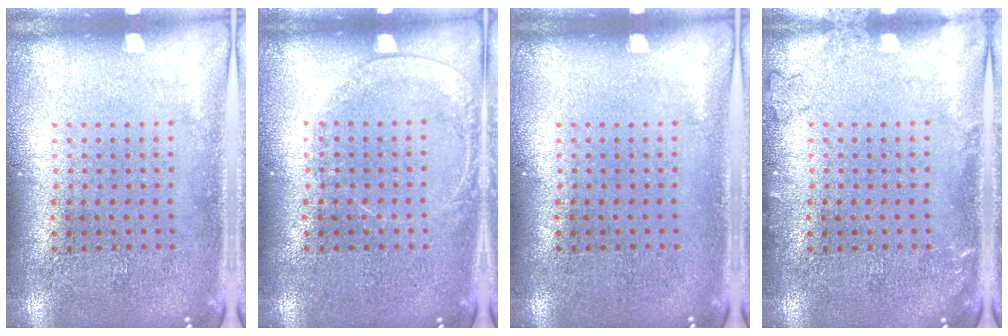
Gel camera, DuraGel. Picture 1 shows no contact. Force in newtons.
{"total": 1.3, "press": 1.3, "slide": 0.2}
{"total": 0.0}
{"total": 1.1, "press": 1.0, "slide": 0.3}